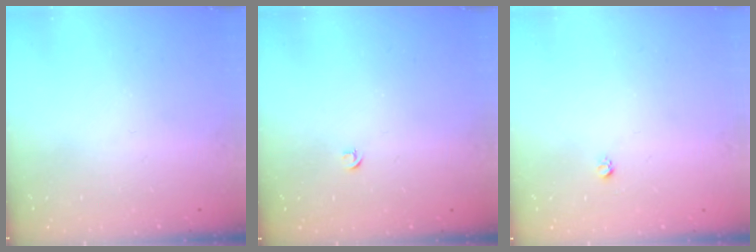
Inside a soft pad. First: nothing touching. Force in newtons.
{"total": 2.7, "press": 2.6, "slide": 0.6}
{"total": 3.1, "press": 3.1, "slide": 0.3}